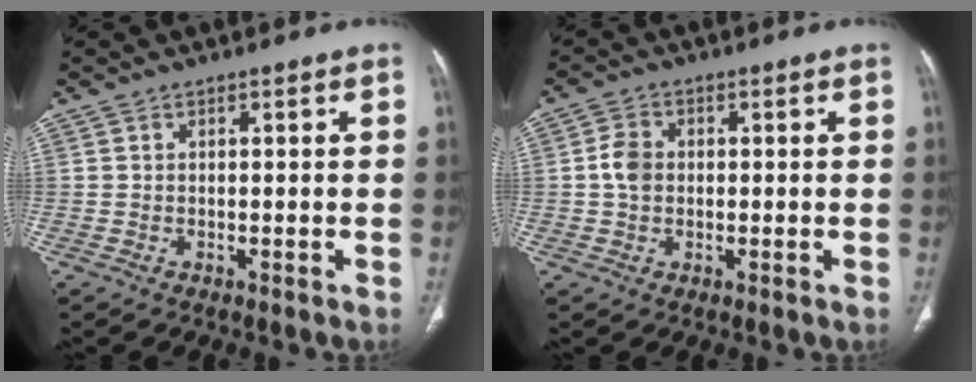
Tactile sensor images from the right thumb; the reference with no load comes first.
{"total": 4.1, "force": [0.1, 3.2, 2.6], "torque": [-0.048, 0.006, -0.004]}